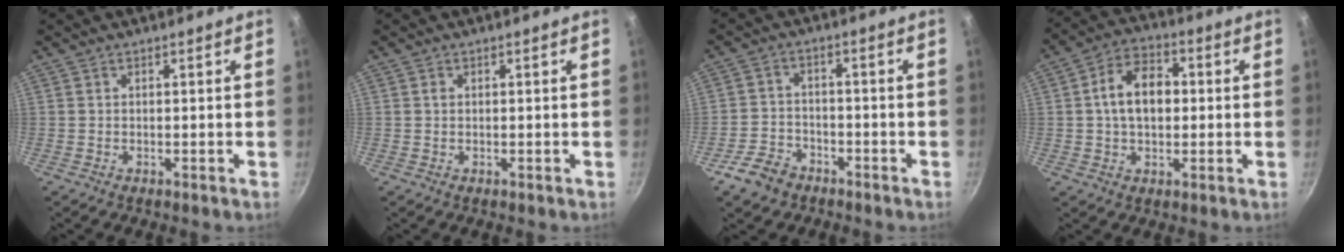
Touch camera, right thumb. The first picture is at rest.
{"total": 0.6, "force": [0.1, 0.5, 0.3], "torque": [-0.004, 0.003, 0.001]}
{"total": 6.6, "force": [-4.2, 4.4, 2.4], "torque": [-0.038, 0.037, -0.078]}
{"total": 10.3, "force": [0.6, 6.9, 7.6], "torque": [-0.100, 0.024, 0.000]}